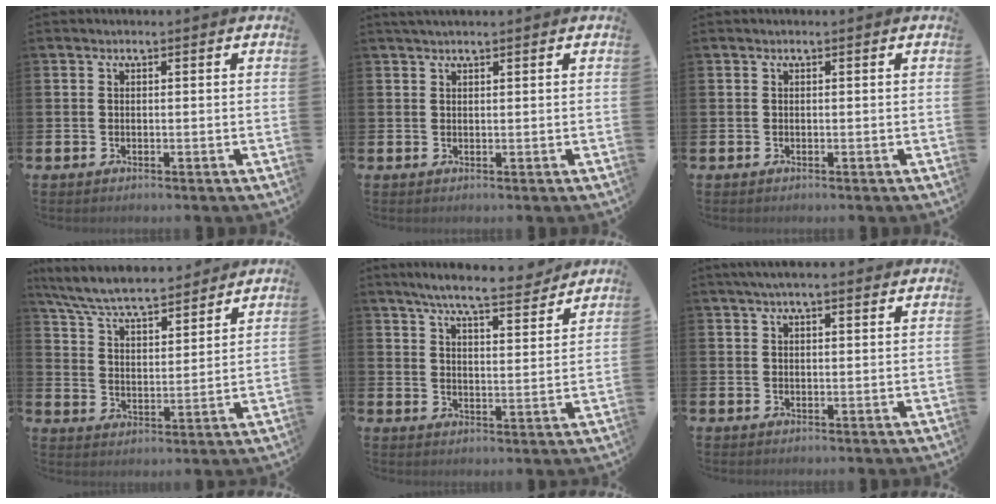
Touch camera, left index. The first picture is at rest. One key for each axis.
{"total": 1.2, "fx": 1.1, "fy": 0.1, "fz": 0.5, "tx": -0.010, "ty": 0.002, "tz": 0.019}
{"total": 0.0}
{"total": 7.2, "fx": 6.8, "fy": 0.9, "fz": 2.2, "tx": -0.077, "ty": -0.046, "tz": 0.120}
{"total": 7.4, "fx": 6.9, "fy": 0.5, "fz": 2.8, "tx": -0.063, "ty": -0.040, "tz": 0.118}
{"total": 3.3, "fx": 2.8, "fy": 0.6, "fz": 1.7, "tx": -0.030, "ty": -0.004, "tz": 0.048}